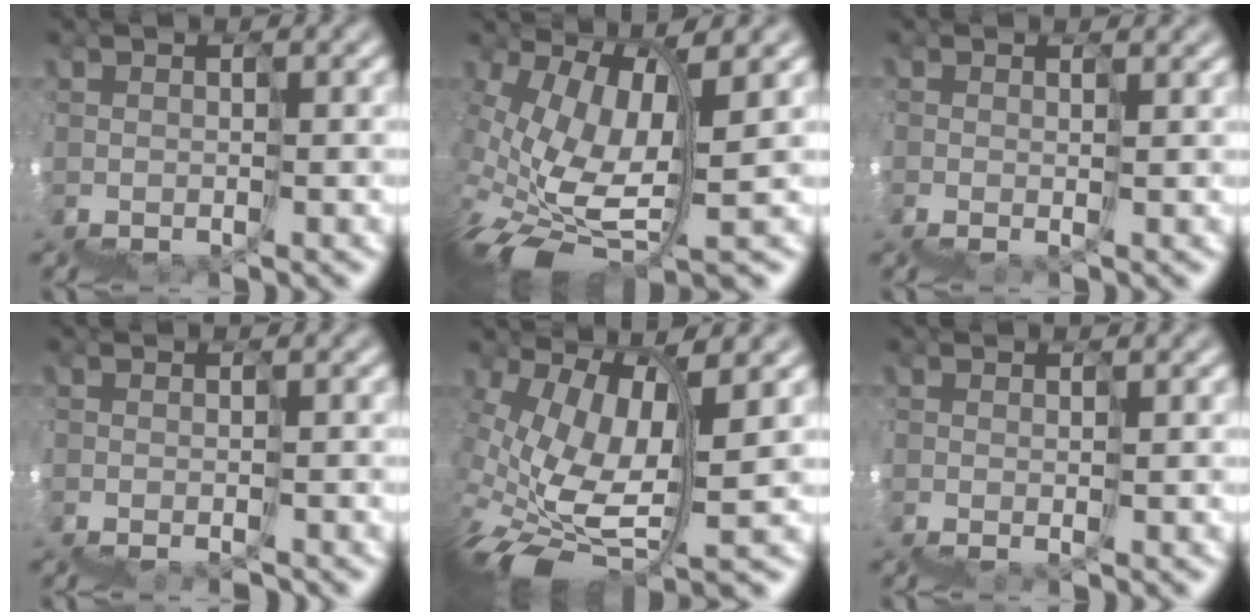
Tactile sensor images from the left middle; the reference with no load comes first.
{"total": 5.4, "force": [-0.2, 1.7, 5.1], "torque": [-0.128, 0.003, 0.004]}
{"total": 3.8, "force": [0.5, 1.9, 3.3], "torque": [-0.034, 0.009, 0.011]}
{"total": 3.6, "force": [-2.3, 1.2, 2.5], "torque": [-0.026, -0.020, -0.027]}
{"total": 6.0, "force": [-0.1, 2.0, 5.6], "torque": [-0.139, 0.003, 0.008]}
{"total": 2.7, "force": [-0.3, 1.1, 2.5], "torque": [-0.017, -0.005, -0.005]}